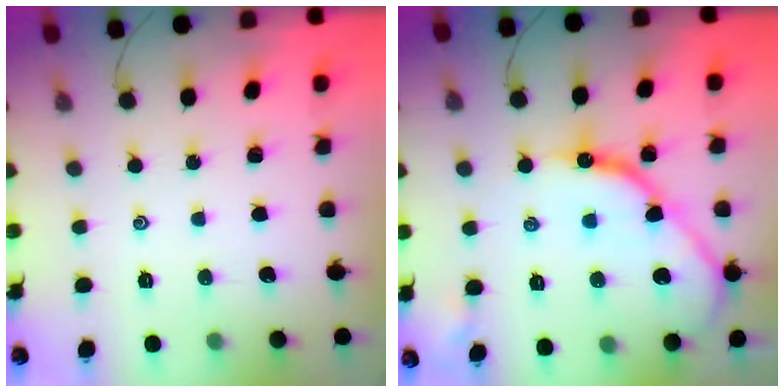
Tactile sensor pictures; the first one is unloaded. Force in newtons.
{"total": 12.5, "press": 12.5, "slide": 0.7}